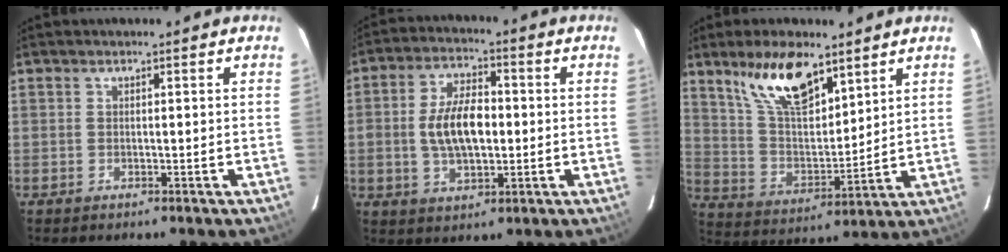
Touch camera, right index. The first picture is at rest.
{"total": 10.0, "force": [-0.4, 5.1, 8.5], "torque": [-0.166, 0.011, -0.005]}
{"total": 14.1, "force": [9.4, 5.3, 9.1], "torque": [-0.166, 0.009, 0.184]}